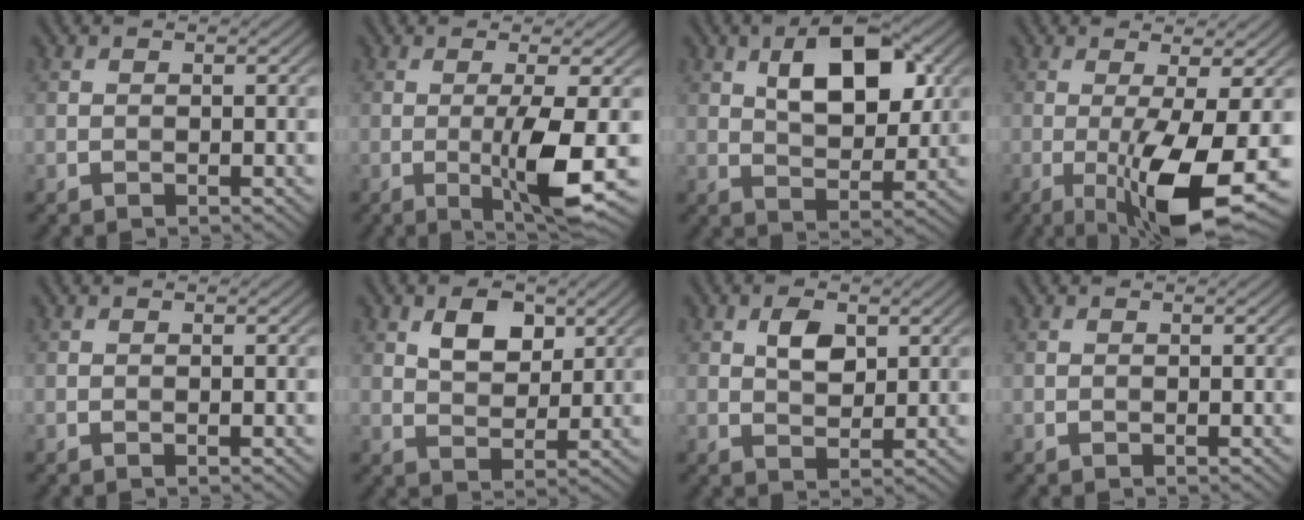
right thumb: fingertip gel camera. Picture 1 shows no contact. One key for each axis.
{"total": 6.7, "fx": -1.2, "fy": 0.8, "fz": 6.6, "tx": -0.124, "ty": 0.000, "tz": -0.020}
{"total": 9.4, "fx": 3.3, "fy": 4.8, "fz": 7.4, "tx": -0.120, "ty": 0.007, "tz": 0.052}
{"total": 10.4, "fx": -2.7, "fy": 2.0, "fz": 9.9, "tx": -0.159, "ty": -0.005, "tz": -0.038}
{"total": 0.0}
{"total": 5.1, "fx": 2.4, "fy": 3.0, "fz": 3.3, "tx": -0.060, "ty": -0.003, "tz": 0.042}
{"total": 3.8, "fx": 1.3, "fy": 2.2, "fz": 2.8, "tx": -0.056, "ty": 0.001, "tz": 0.025}
{"total": 0.0}